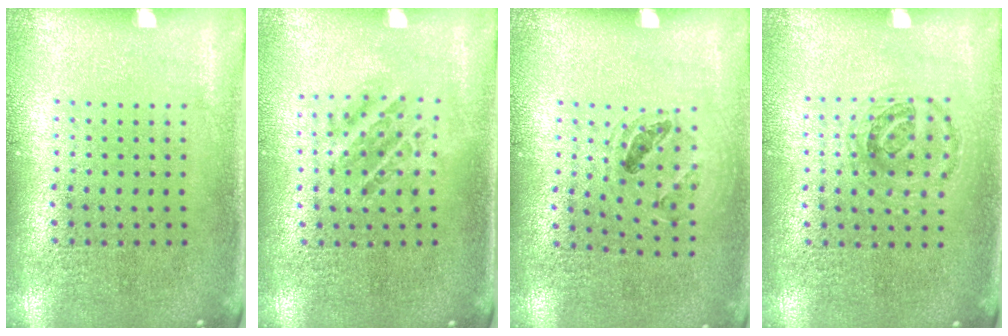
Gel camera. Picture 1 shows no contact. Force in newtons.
{"total": 1.0, "press": 1.0, "slide": 0.2}
{"total": 0.9, "press": 0.9, "slide": 0.1}
{"total": 0.9, "press": 0.9, "slide": 0.2}